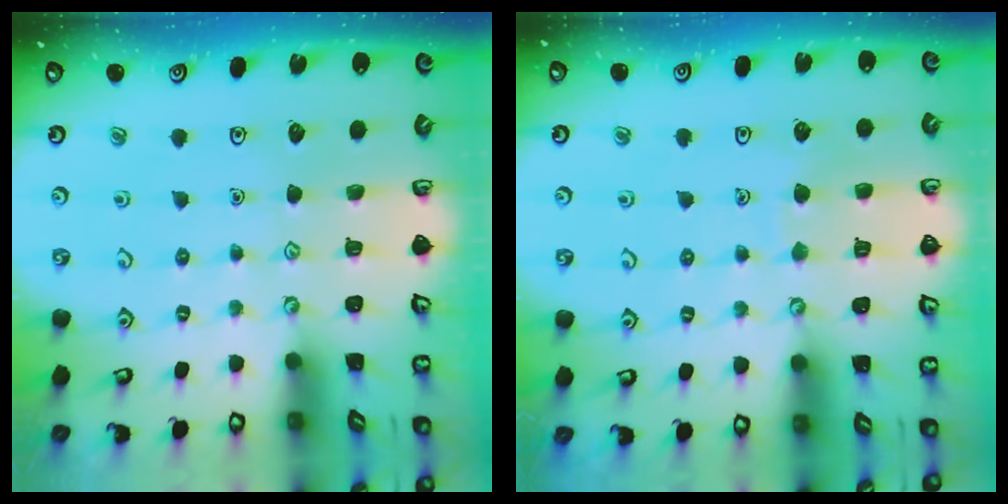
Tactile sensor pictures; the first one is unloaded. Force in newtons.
{"total": 3.5, "press": 3.5, "slide": 0.3}